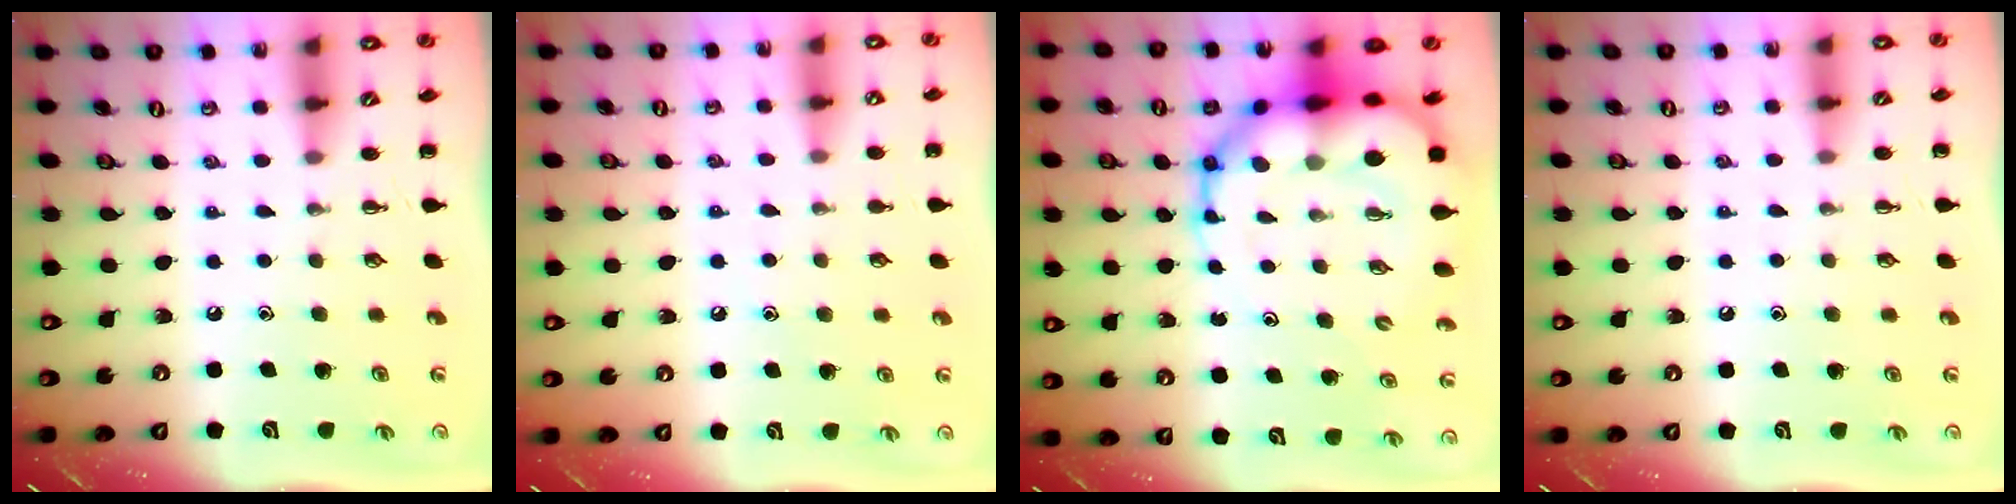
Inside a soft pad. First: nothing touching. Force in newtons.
{"total": 5.4, "press": 5.2, "slide": 1.7}
{"total": 16.7, "press": 16.0, "slide": 4.7}
{"total": 3.4, "press": 3.3, "slide": 1.0}